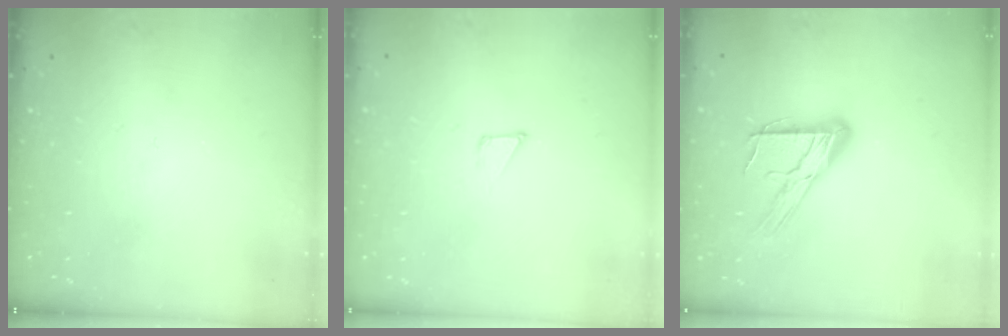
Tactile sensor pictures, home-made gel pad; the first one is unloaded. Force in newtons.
{"total": 1.2, "press": 1.2, "slide": 0.0}
{"total": 13.9, "press": 13.8, "slide": 1.3}